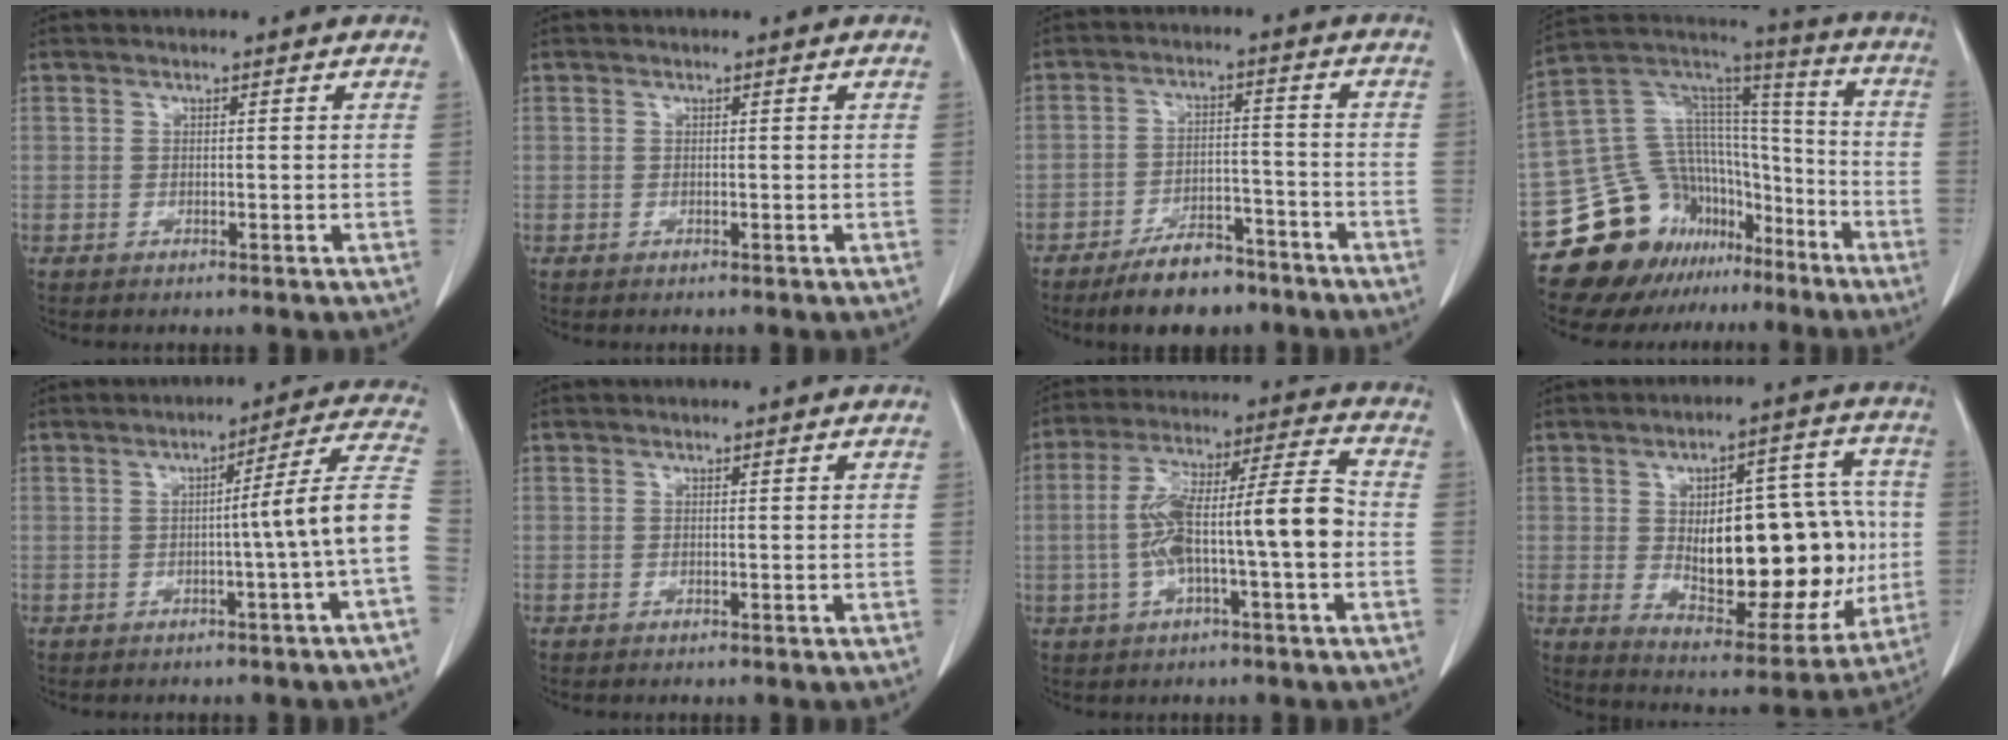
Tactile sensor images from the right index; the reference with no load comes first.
{"total": 0.0}
{"total": 8.5, "force": [-6.5, 3.5, 4.1], "torque": [-0.068, 0.003, -0.107]}
{"total": 20.3, "force": [-13.8, 12.6, 8.0], "torque": [-0.135, 0.090, -0.225]}
{"total": 9.5, "force": [-1.9, -1.9, 9.1], "torque": [-0.111, 0.019, -0.028]}
{"total": 0.0}
{"total": 13.7, "force": [-2.0, 1.6, 13.5], "torque": [-0.245, 0.031, -0.034]}
{"total": 21.8, "force": [-0.9, 9.3, 19.7], "torque": [-0.288, 0.014, 0.007]}